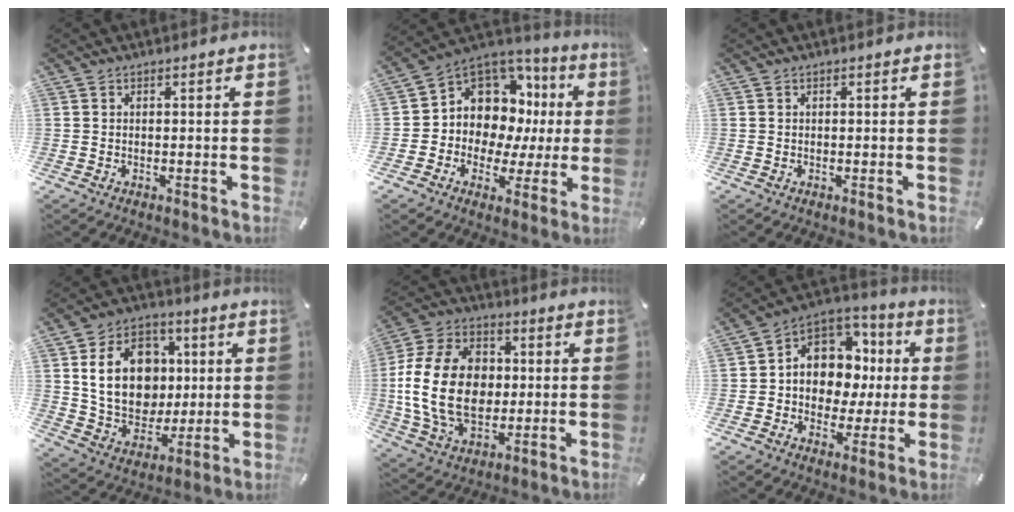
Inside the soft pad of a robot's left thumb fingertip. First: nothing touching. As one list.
[{"total": 10.0, "force": [3.2, 9.0, 3.1], "torque": [-0.062, -0.050, 0.071]}, {"total": 0.0}, {"total": 17.3, "force": [3.2, 14.2, 9.5], "torque": [-0.163, 0.008, 0.068]}, {"total": 19.8, "force": [-0.1, 14.8, 13.2], "torque": [-0.289, 0.009, -0.003]}, {"total": 11.8, "force": [1.9, 10.6, 4.8], "torque": [-0.075, -0.020, 0.044]}]